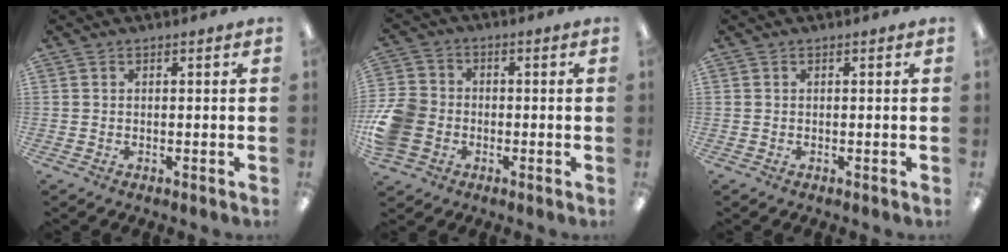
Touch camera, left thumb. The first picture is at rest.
{"total": 10.2, "force": [-2.4, 8.4, 5.2], "torque": [-0.116, 0.027, -0.042]}
{"total": 0.0}